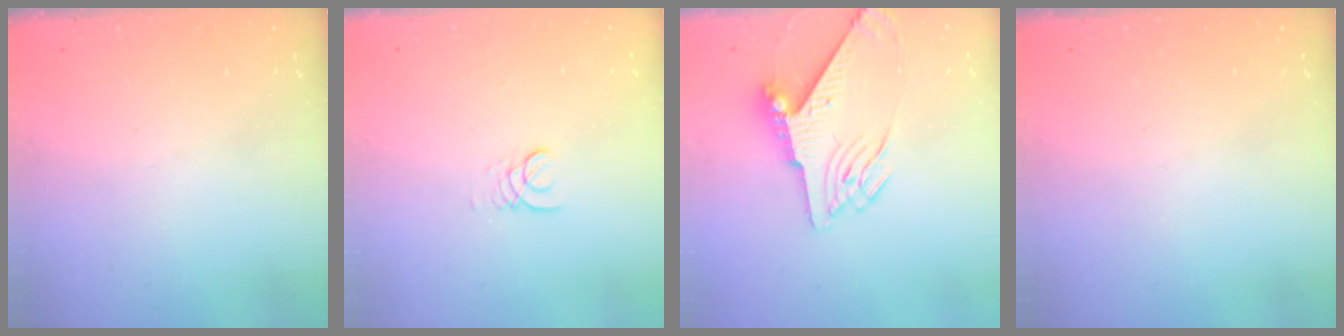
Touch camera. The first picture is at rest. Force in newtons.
{"total": 1.4, "press": 1.4, "slide": 0.2}
{"total": 8.8, "press": 8.7, "slide": 1.1}
{"total": 0.0}